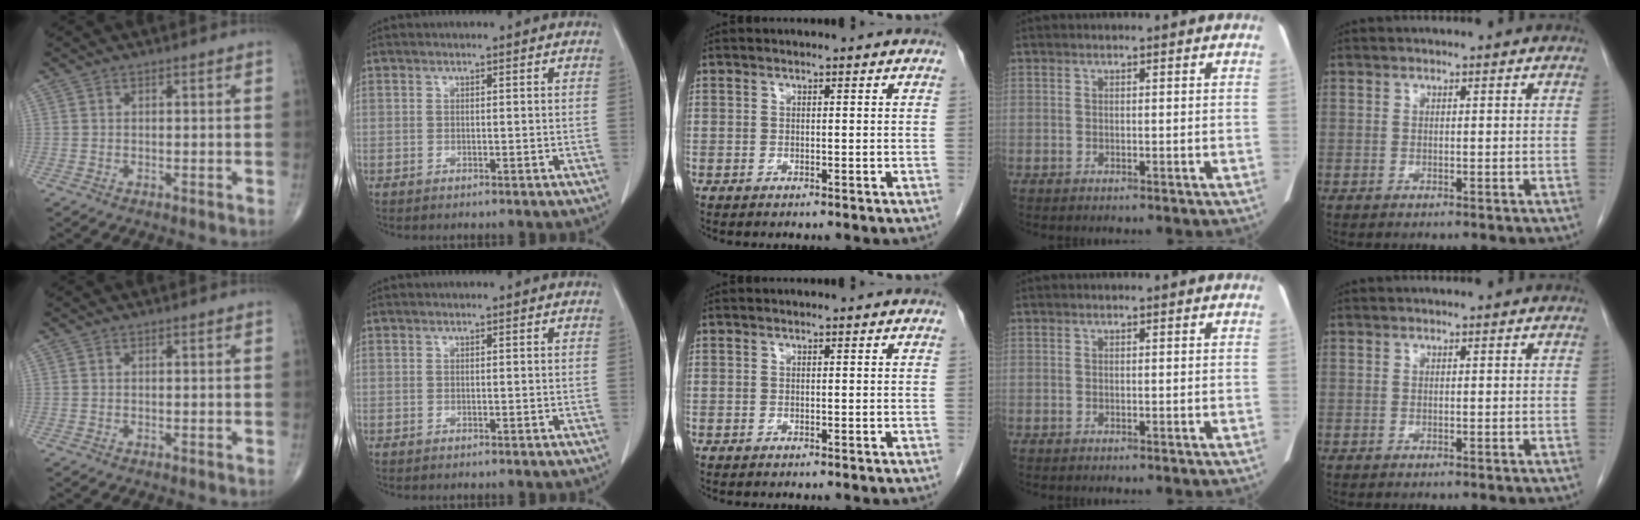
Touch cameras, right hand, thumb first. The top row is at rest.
{}